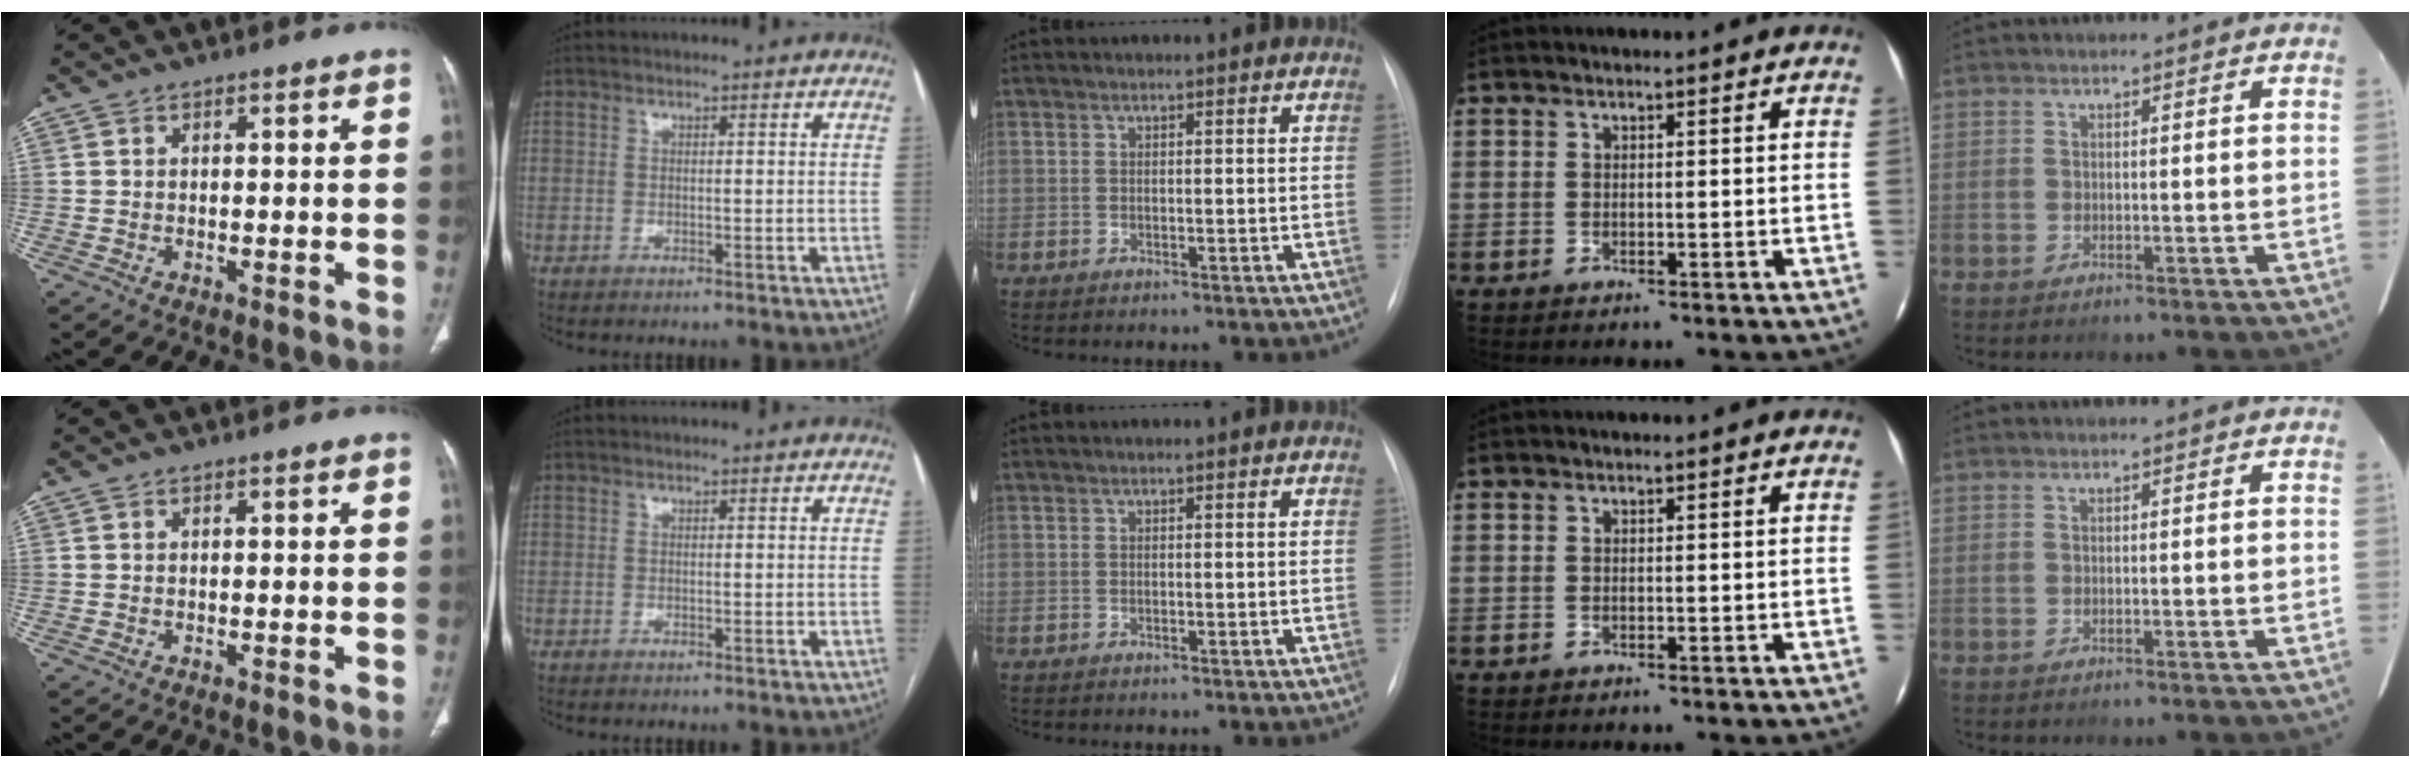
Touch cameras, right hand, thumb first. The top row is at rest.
{}